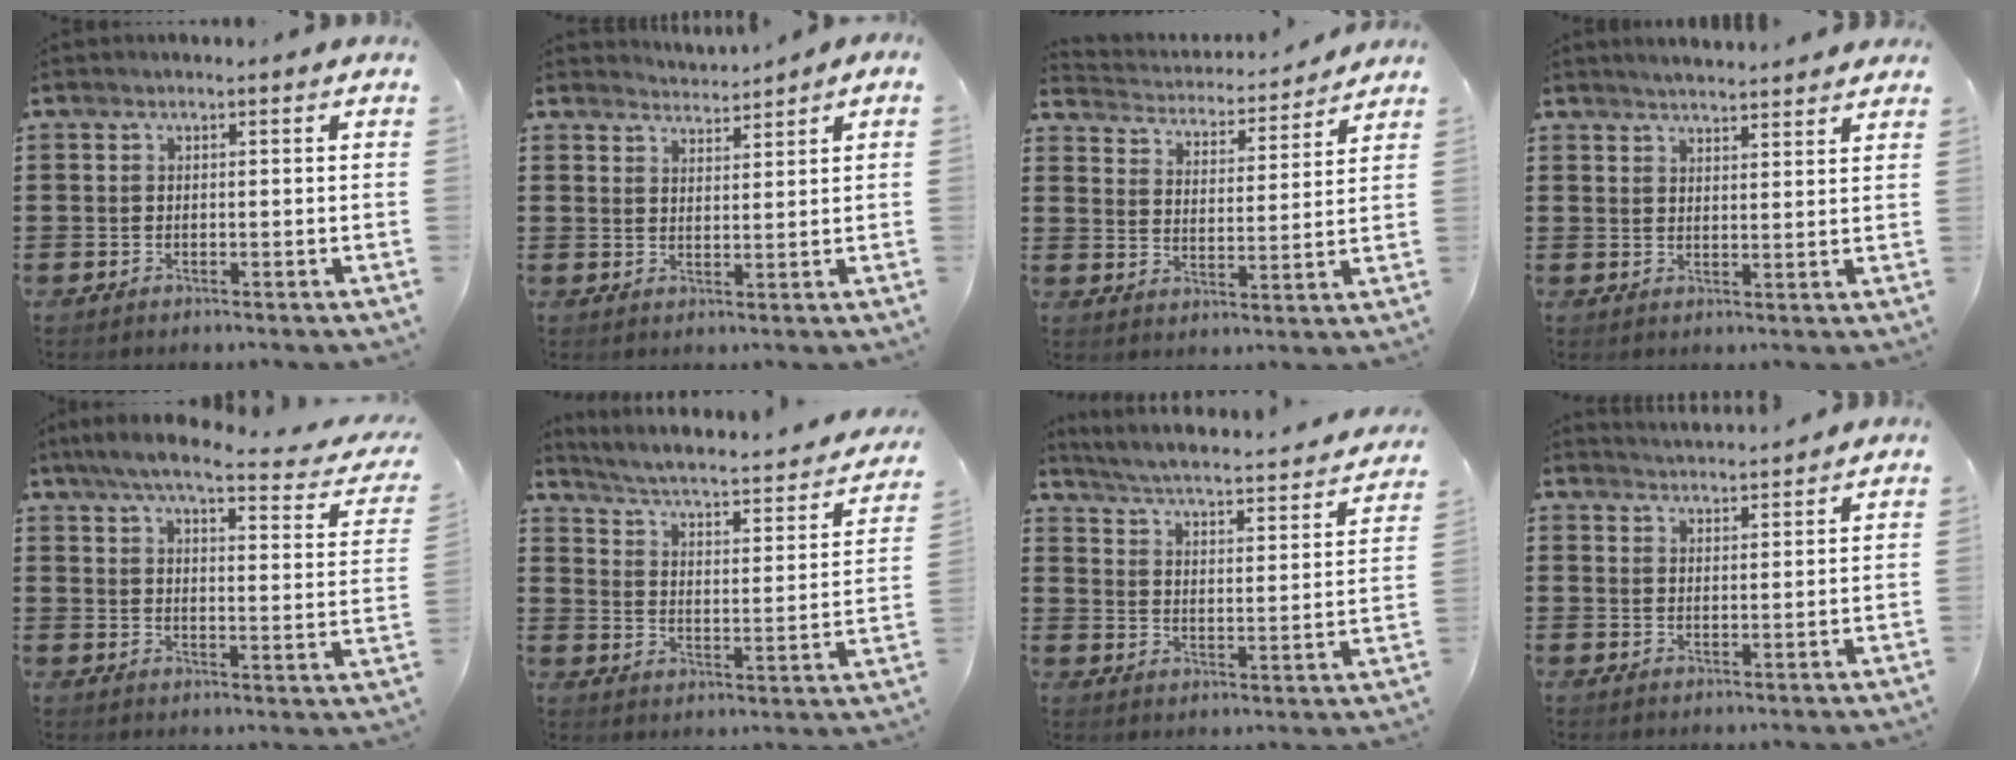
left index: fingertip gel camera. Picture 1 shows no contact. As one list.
[{"total": 2.6, "force": [2.6, -0.2, -0.1], "torque": [-0.006, -0.008, 0.048]}, {"total": 3.6, "force": [3.5, 0.4, 0.0], "torque": [-0.024, -0.028, 0.054]}, {"total": 2.9, "force": [2.8, -0.2, 0.4], "torque": [-0.014, -0.007, 0.052]}, {"total": 6.8, "force": [5.3, 0.5, 4.3], "torque": [-0.097, -0.030, 0.085]}, {"total": 2.7, "force": [1.9, 0.2, 1.9], "torque": [-0.052, -0.028, 0.018]}, {"total": 3.2, "force": [2.9, -0.4, 1.3], "torque": [-0.045, -0.033, 0.037]}, {"total": 2.9, "force": [2.9, -0.3, -0.1], "torque": [-0.006, -0.012, 0.053]}]